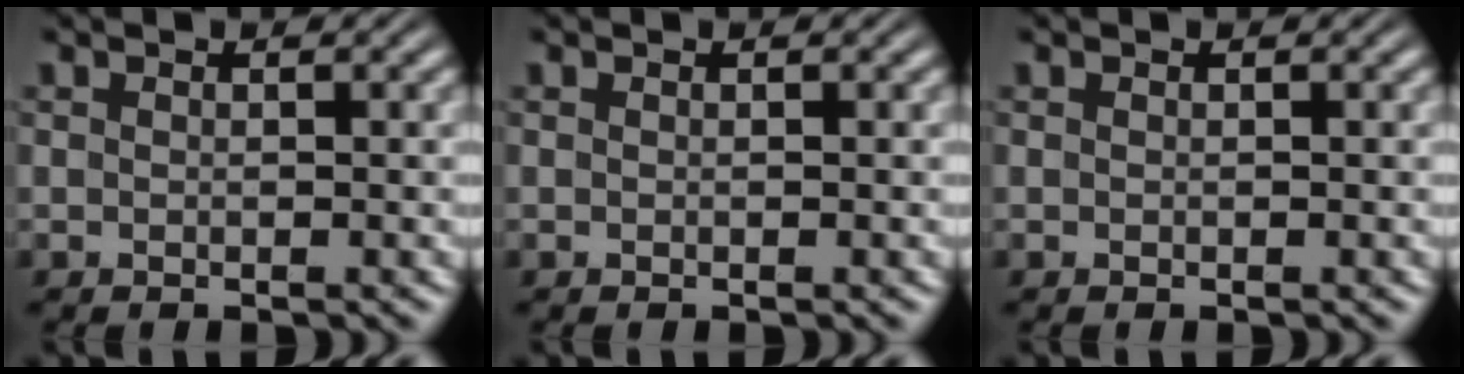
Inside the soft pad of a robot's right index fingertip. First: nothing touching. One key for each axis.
{"total": 0.0}
{"total": 0.0}